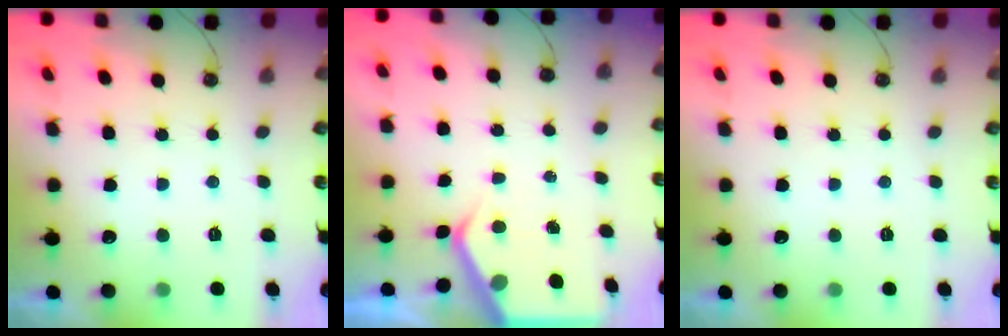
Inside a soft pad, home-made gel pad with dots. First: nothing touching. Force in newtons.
{"total": 4.3, "press": 4.3, "slide": 0.5}
{"total": 0.0}